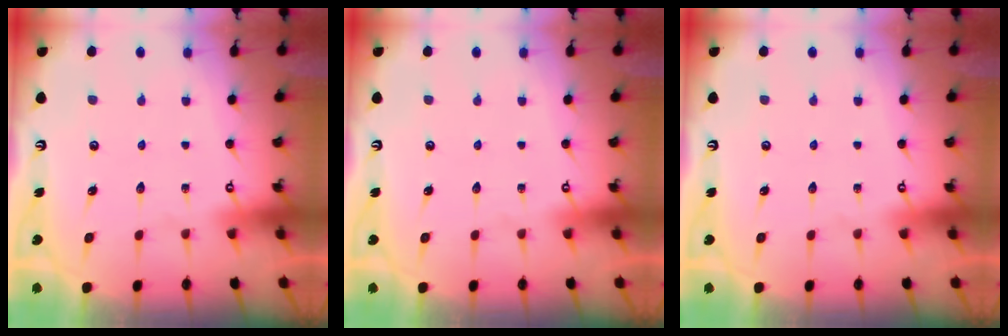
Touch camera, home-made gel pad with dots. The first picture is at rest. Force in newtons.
{"total": 0.0}
{"total": 0.0}